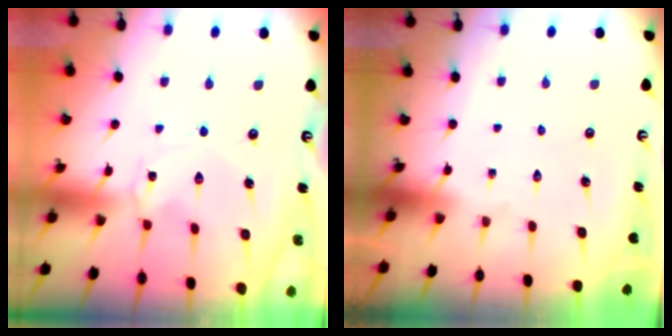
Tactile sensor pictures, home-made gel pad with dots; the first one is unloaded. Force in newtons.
{"total": 0.0}